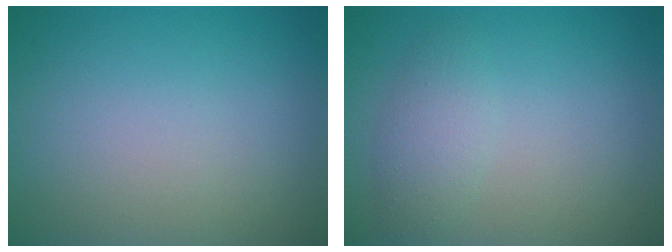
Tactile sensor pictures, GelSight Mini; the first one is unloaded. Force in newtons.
{"total": 2.2, "press": 2.2, "slide": 0.0}